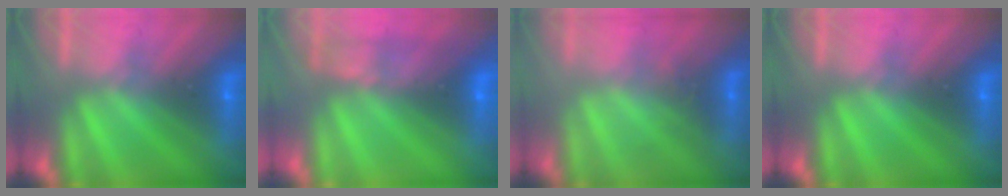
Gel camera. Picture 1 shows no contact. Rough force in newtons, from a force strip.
{"total": 2.4}
{"total": 3.0}
{"total": 0.0}